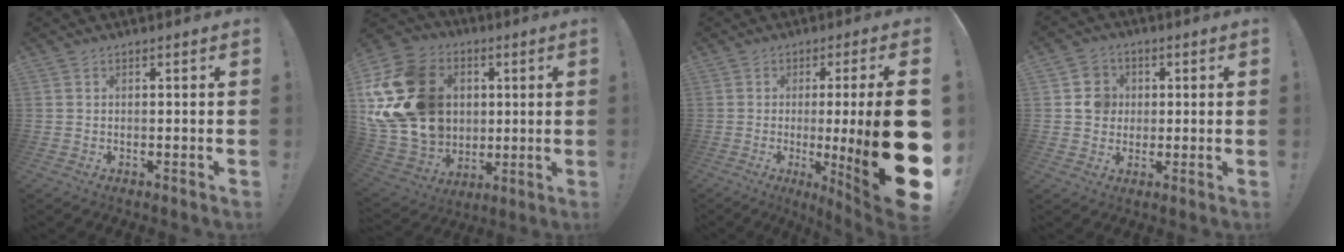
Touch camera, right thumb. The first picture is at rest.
{"total": 24.8, "force": [4.3, 20.1, 14.0], "torque": [-0.272, -0.010, 0.115]}
{"total": 22.5, "force": [-1.9, 1.2, 22.4], "torque": [-0.322, -0.031, -0.015]}
{"total": 7.1, "force": [0.8, 6.9, 1.6], "torque": [-0.017, 0.000, 0.017]}